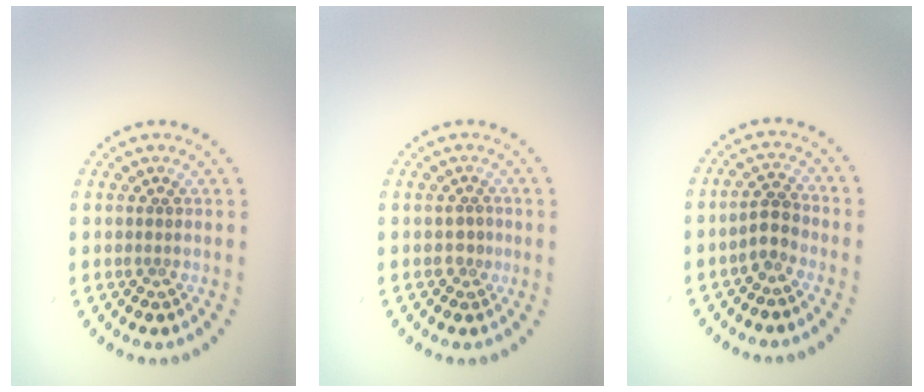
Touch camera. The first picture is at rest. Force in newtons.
{"total": 1.2, "press": 1.1, "slide": 0.5}
{"total": 2.2, "press": 2.0, "slide": 0.9}